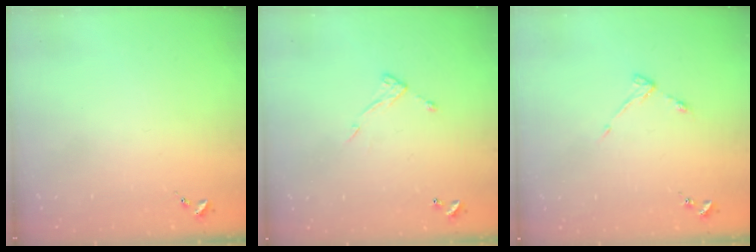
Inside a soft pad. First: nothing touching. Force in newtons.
{"total": 7.0, "press": 7.0, "slide": 0.4}
{"total": 3.9, "press": 3.9, "slide": 0.6}